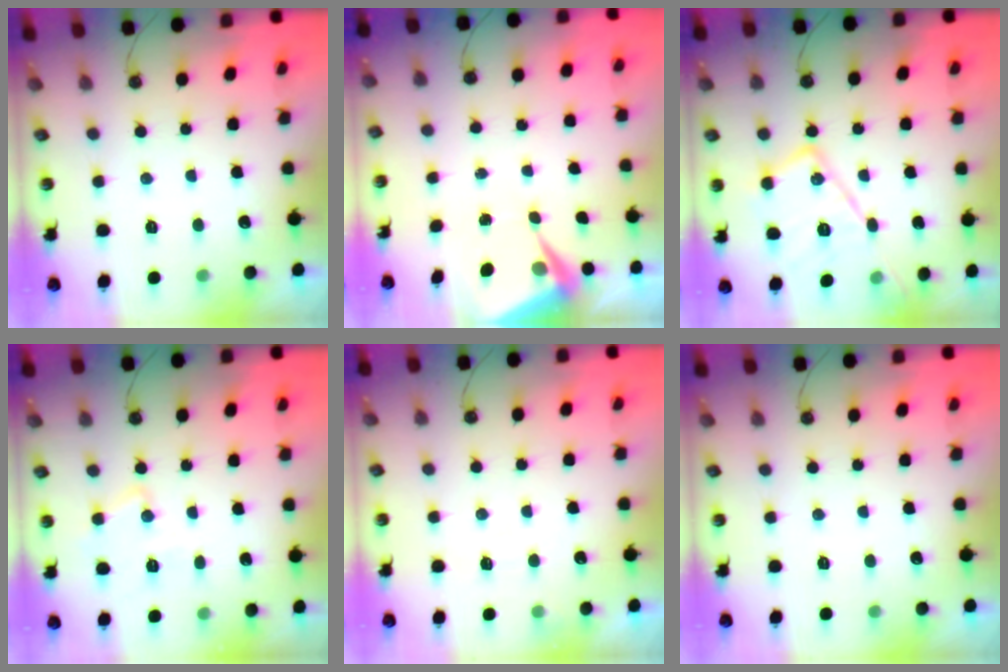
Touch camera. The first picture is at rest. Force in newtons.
{"total": 6.5, "press": 6.5, "slide": 0.3}
{"total": 19.8, "press": 19.8, "slide": 1.3}
{"total": 10.1, "press": 10.1, "slide": 0.8}
{"total": 5.5, "press": 5.4, "slide": 0.8}
{"total": 0.0}